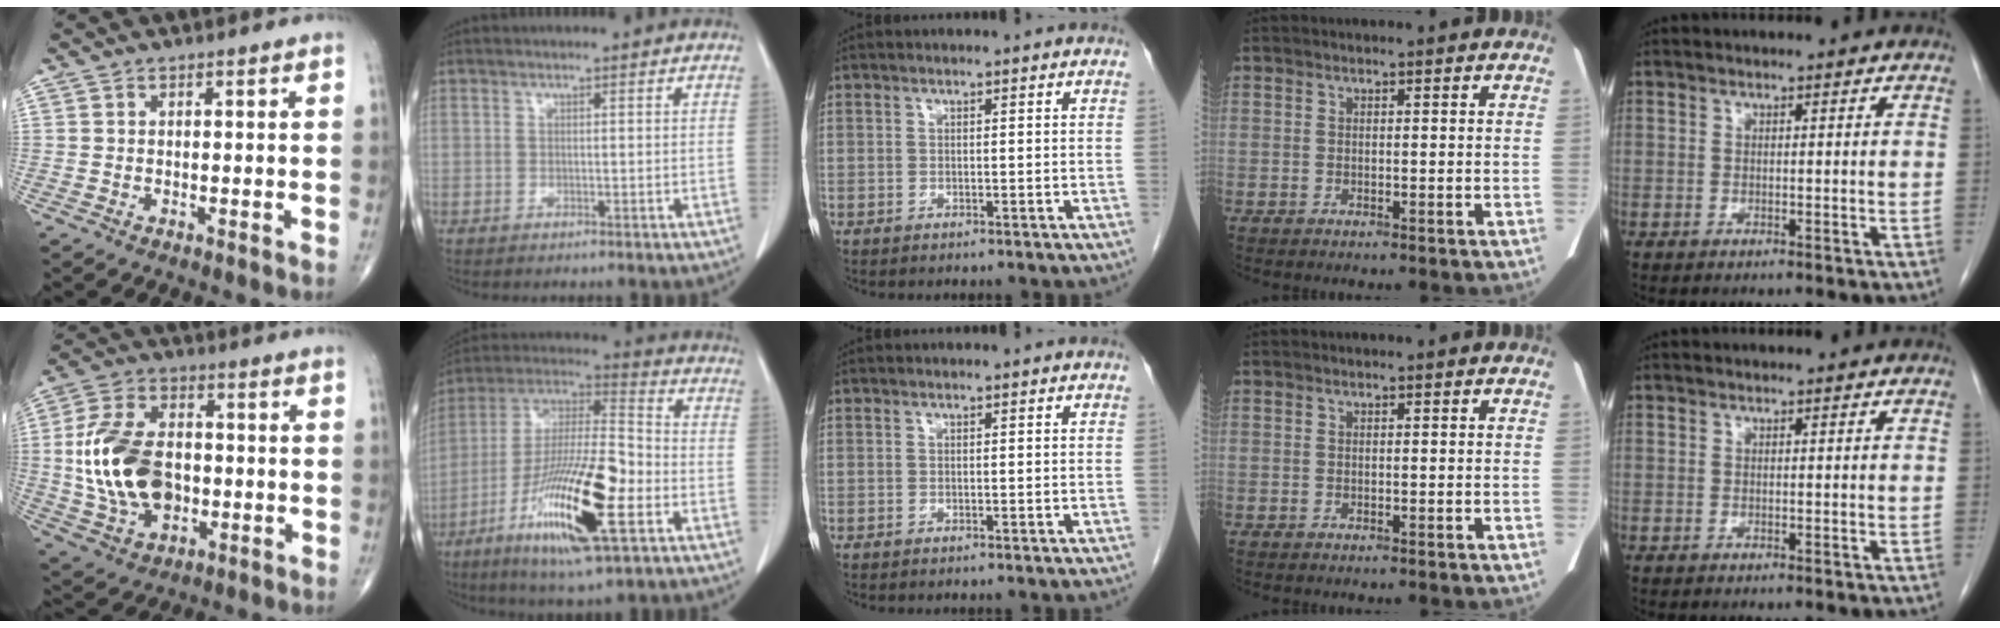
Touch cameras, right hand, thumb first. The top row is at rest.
{"thumb": {"total": 17.2, "force": [-1.1, 11.1, 13.1], "torque": [-0.238, 0.011, -0.012]}, "index": {"total": 20.8, "force": [-7.9, 3.7, 18.9], "torque": [-0.365, -0.022, -0.138]}}